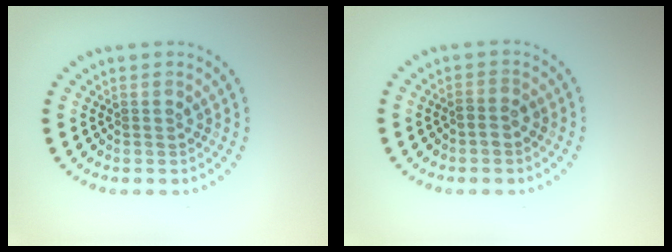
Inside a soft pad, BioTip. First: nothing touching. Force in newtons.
{"total": 0.9, "press": 0.8, "slide": 0.4}